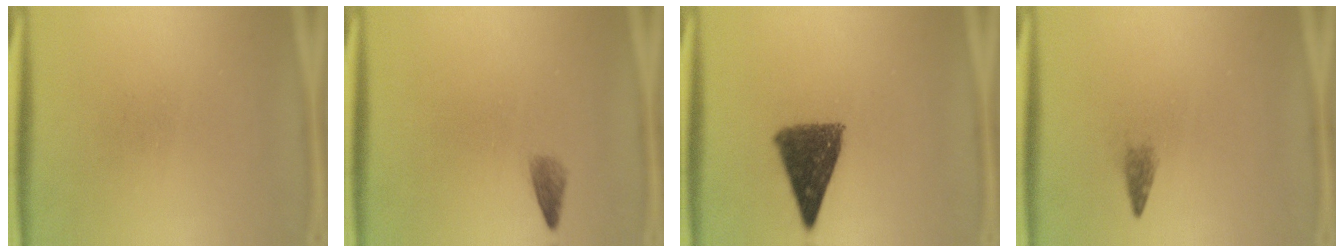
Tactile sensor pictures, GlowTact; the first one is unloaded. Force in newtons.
{"total": 1.5}
{"total": 10.1}
{"total": 1.3}